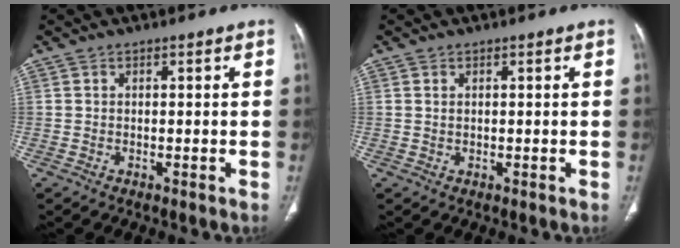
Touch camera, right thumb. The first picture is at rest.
{"total": 0.6, "force": [0.4, 0.3, 0.4], "torque": [-0.008, 0.001, 0.008]}